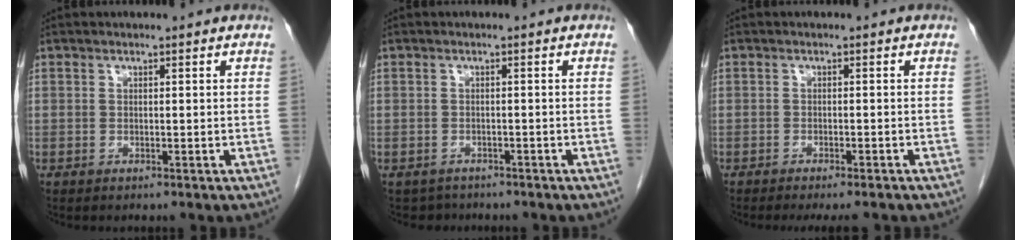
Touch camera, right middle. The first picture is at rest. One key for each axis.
{"total": 2.8, "fx": -2.4, "fy": 1.5, "fz": -0.2, "tx": -0.004, "ty": 0.001, "tz": -0.035}
{"total": 5.8, "fx": -5.0, "fy": 0.8, "fz": 2.7, "tx": -0.027, "ty": -0.011, "tz": -0.067}